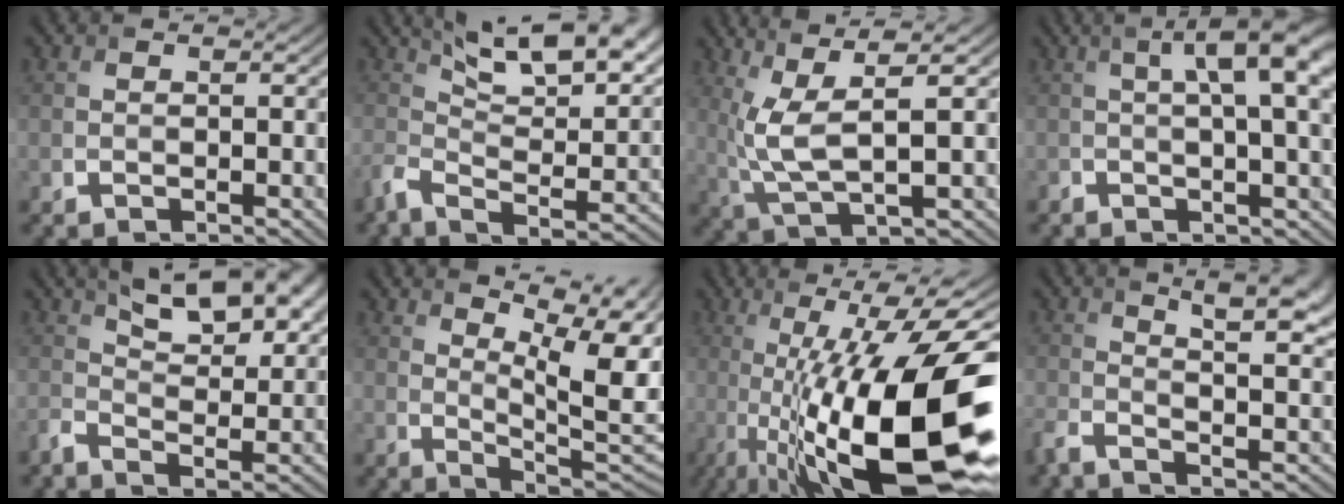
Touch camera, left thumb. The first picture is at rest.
{"total": 10.6, "force": [5.3, 3.8, 8.4], "torque": [-0.170, 0.001, 0.094]}
{"total": 6.9, "force": [2.0, 1.4, 6.4], "torque": [-0.147, 0.013, 0.050]}
{"total": 8.9, "force": [1.4, 2.5, 8.4], "torque": [-0.099, 0.016, 0.022]}
{"total": 8.5, "force": [4.3, 3.7, 6.3], "torque": [-0.124, 0.002, 0.074]}
{"total": 15.1, "force": [6.0, 4.7, 13.1], "torque": [-0.183, 0.038, 0.111]}
{"total": 18.0, "force": [-4.1, 5.6, 16.6], "torque": [-0.268, -0.002, -0.066]}
{"total": 10.3, "force": [1.9, 3.7, 9.4], "torque": [-0.158, -0.002, 0.034]}